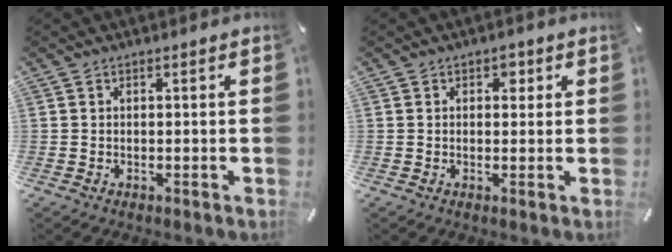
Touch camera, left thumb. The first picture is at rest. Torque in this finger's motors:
{"motor_torque": [0.30, 0.52, 0.32, -0.37, 0.04]}